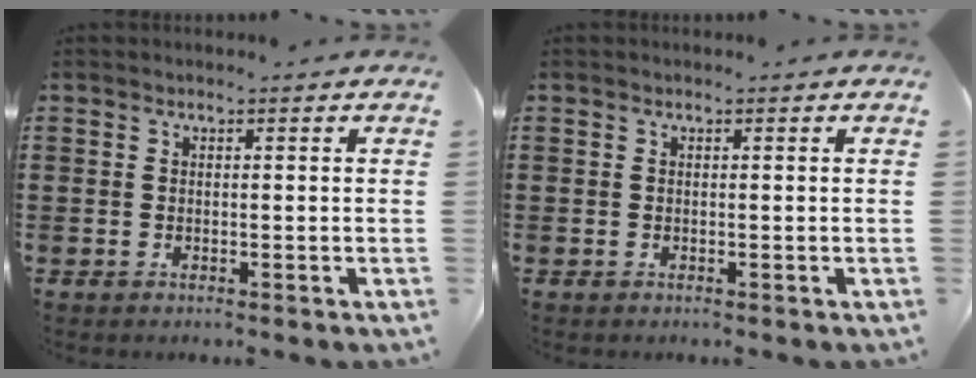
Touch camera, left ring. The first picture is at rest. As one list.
[{"total": 0.0}]